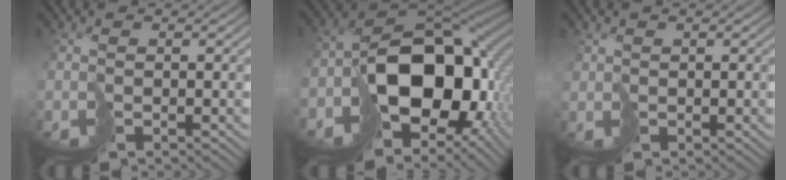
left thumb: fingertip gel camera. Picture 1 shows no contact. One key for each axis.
{"total": 16.3, "fx": -4.6, "fy": 11.4, "fz": 10.8, "tx": -0.147, "ty": -0.033, "tz": -0.059}
{"total": 1.0, "fx": 0.7, "fy": 0.4, "fz": -0.6, "tx": 0.013, "ty": -0.002, "tz": 0.015}